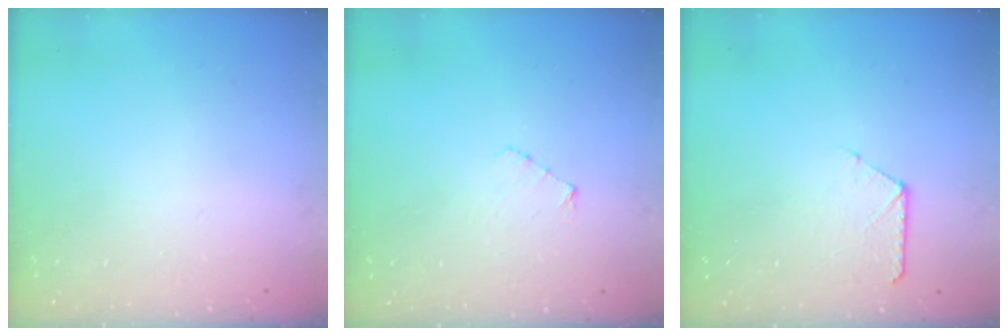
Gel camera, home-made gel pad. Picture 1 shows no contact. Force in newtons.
{"total": 3.0, "press": 3.0, "slide": 0.3}
{"total": 7.1, "press": 7.0, "slide": 0.7}